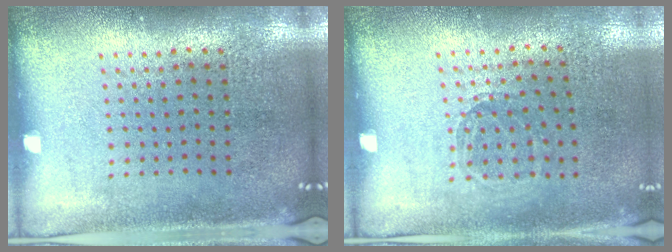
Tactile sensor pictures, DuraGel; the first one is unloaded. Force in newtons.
{"total": 0.8, "press": 0.8, "slide": 0.1}